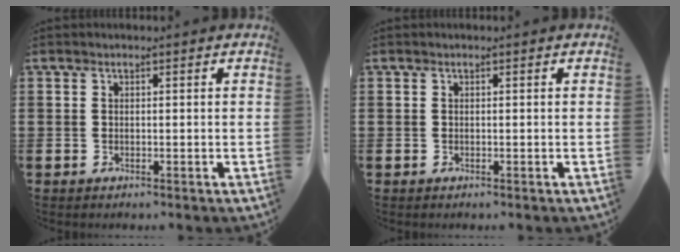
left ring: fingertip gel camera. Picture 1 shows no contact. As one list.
[{"total": 0.0}]